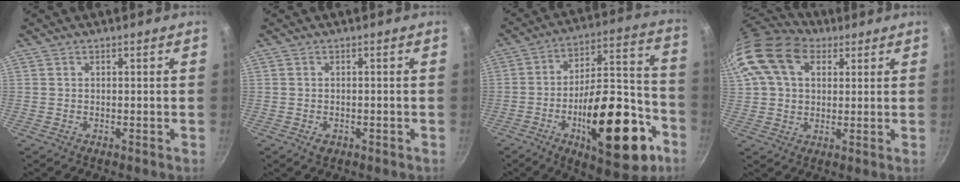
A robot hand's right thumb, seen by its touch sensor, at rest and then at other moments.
{"total": 1.7, "force": [-0.7, 1.1, 1.0], "torque": [-0.015, 0.003, -0.006]}
{"total": 26.1, "force": [-10.2, 10.9, 21.4], "torque": [-0.271, 0.059, -0.143]}
{"total": 19.4, "force": [7.4, 13.4, 11.9], "torque": [-0.244, 0.023, 0.124]}